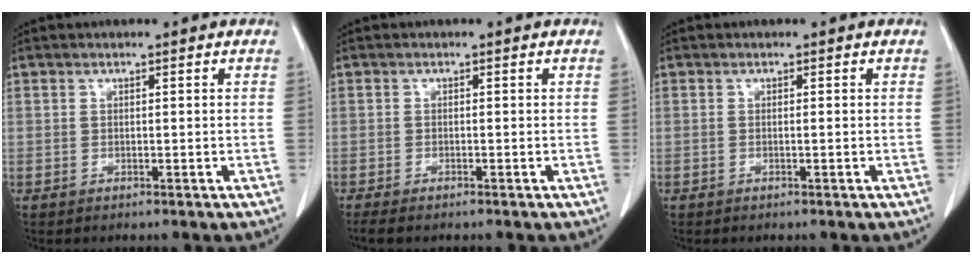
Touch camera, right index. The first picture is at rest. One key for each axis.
{"total": 0.7, "fx": -0.6, "fy": 0.0, "fz": 0.4, "tx": -0.009, "ty": -0.002, "tz": -0.011}
{"total": 0.0}